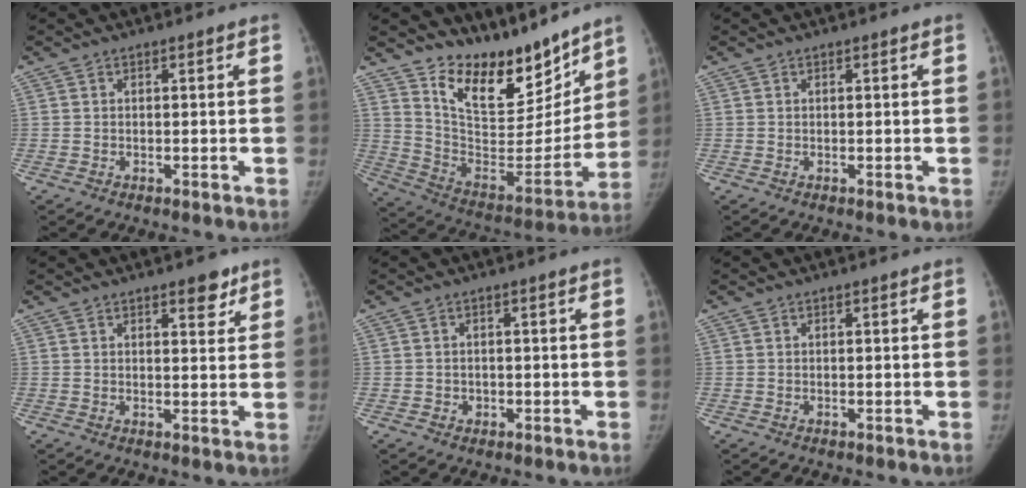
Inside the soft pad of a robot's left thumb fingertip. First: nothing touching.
{"total": 19.5, "force": [15.4, 8.1, 8.8], "torque": [-0.073, -0.112, 0.264]}
{"total": 0.0}
{"total": 4.0, "force": [2.6, 1.7, 2.5], "torque": [-0.014, -0.015, 0.033]}
{"total": 1.3, "force": [-0.4, 1.2, 0.2], "torque": [0.004, 0.005, -0.005]}
{"total": 0.0}